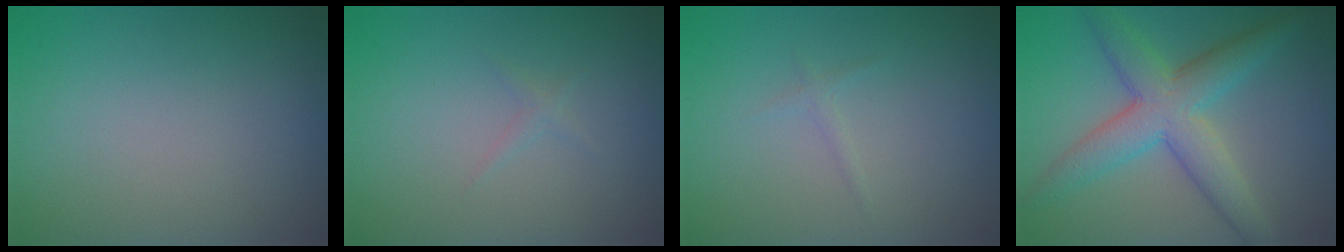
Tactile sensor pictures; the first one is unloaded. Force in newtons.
{"total": 0.6, "press": 0.6, "slide": 0.1}
{"total": 0.6, "press": 0.6, "slide": 0.1}
{"total": 6.0, "press": 6.0, "slide": 0.2}